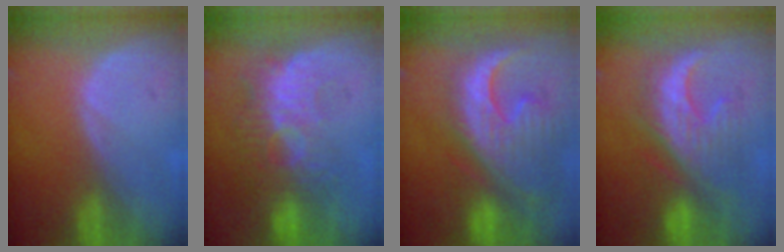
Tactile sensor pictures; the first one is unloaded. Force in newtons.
{"total": 9.4, "press": 8.7, "slide": 3.7}
{"total": 13.5, "press": 11.5, "slide": 7.0}
{"total": 9.1, "press": 9.1, "slide": 0.5}